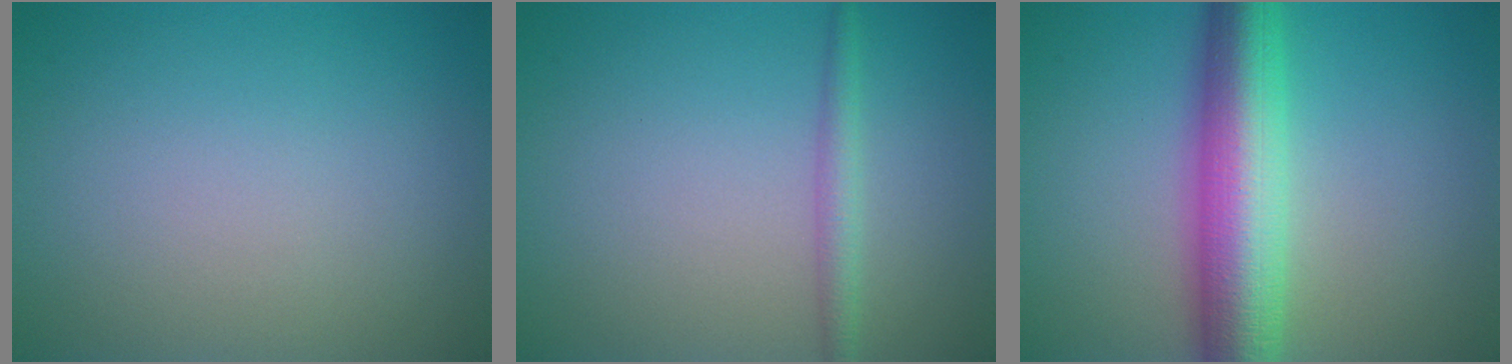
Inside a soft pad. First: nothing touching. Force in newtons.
{"total": 1.8, "press": 1.8, "slide": 0.0}
{"total": 8.7, "press": 8.7, "slide": 0.2}